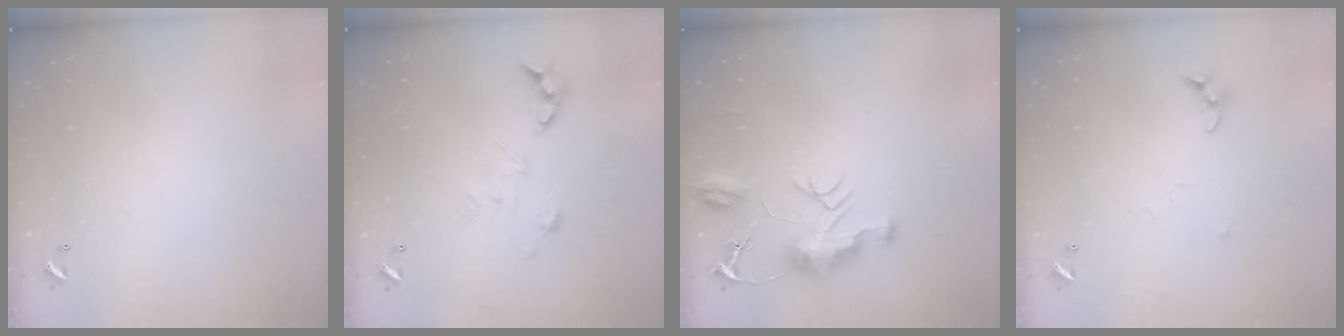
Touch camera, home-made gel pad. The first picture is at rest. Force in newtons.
{"total": 2.7, "press": 2.2, "slide": 1.5}
{"total": 9.2, "press": 9.2, "slide": 1.0}
{"total": 7.0, "press": 7.0, "slide": 0.4}